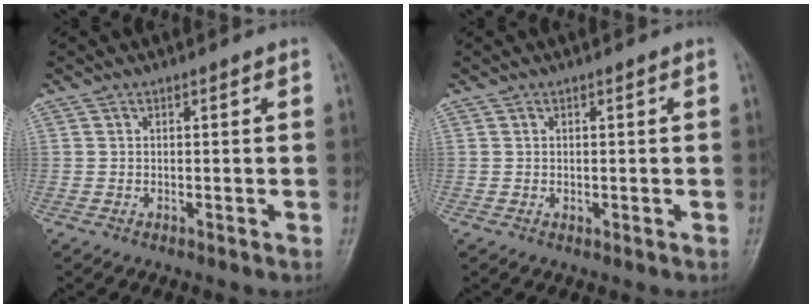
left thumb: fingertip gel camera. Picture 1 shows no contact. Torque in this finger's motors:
{"motor_torque": [-0.10, -0.01, 0.08, 0.00, 0.01]}